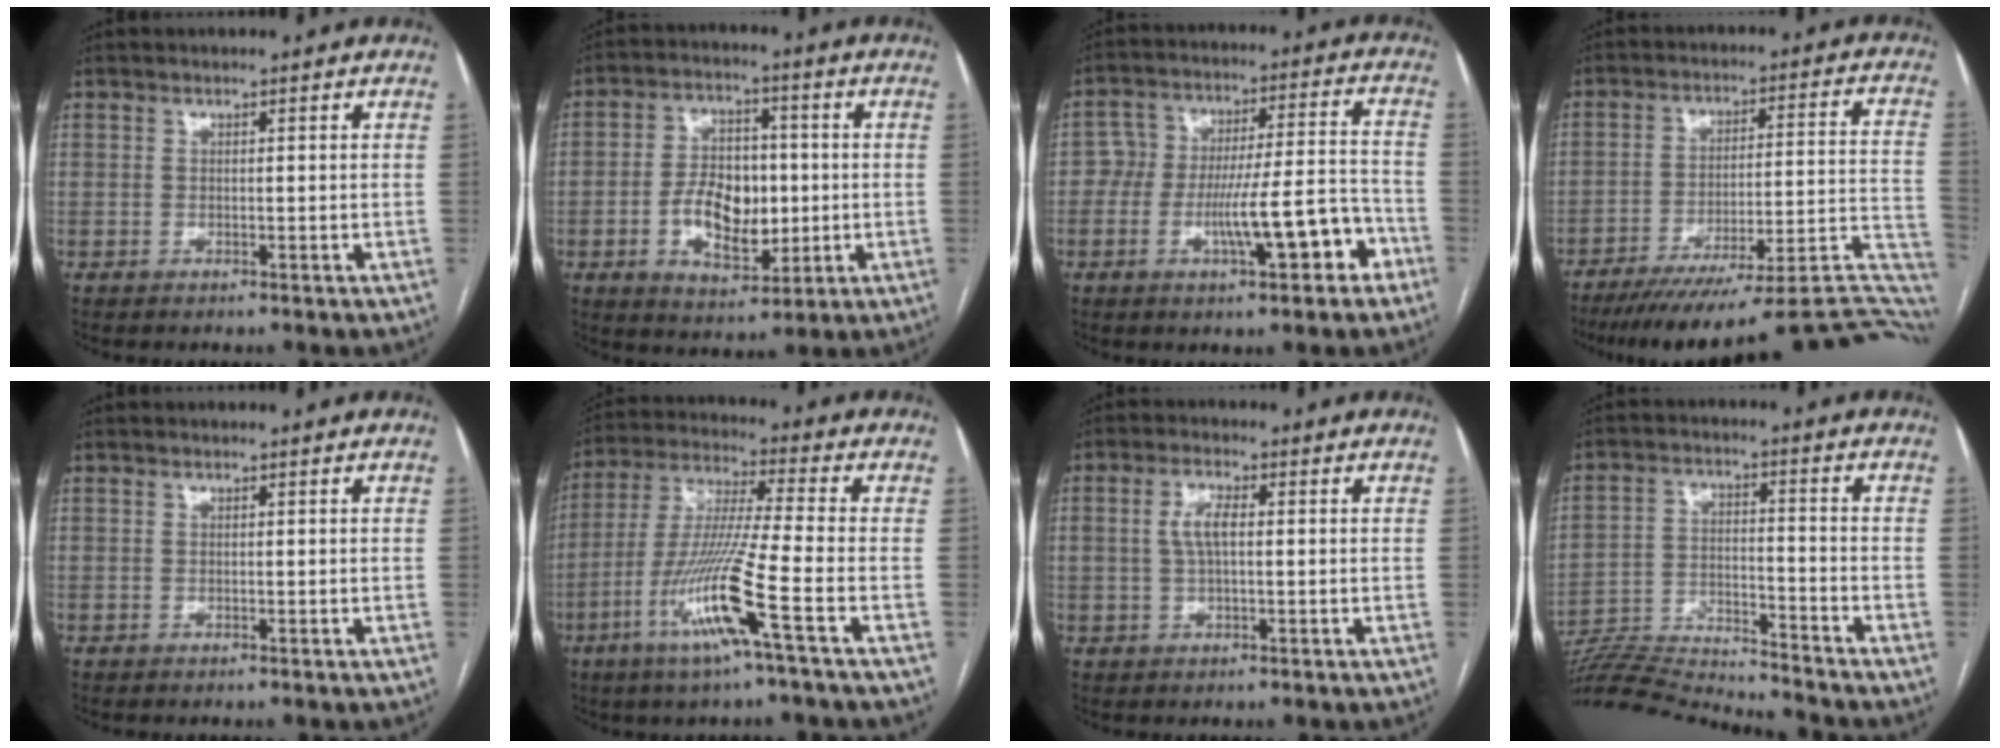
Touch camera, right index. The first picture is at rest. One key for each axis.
{"total": 10.3, "fx": -1.6, "fy": 5.9, "fz": 8.3, "tx": -0.151, "ty": 0.013, "tz": -0.022}
{"total": 11.6, "fx": -5.4, "fy": 3.3, "fz": 9.7, "tx": -0.149, "ty": 0.033, "tz": -0.079}
{"total": 28.0, "fx": -22.8, "fy": 3.5, "fz": 15.9, "tx": -0.125, "ty": 0.007, "tz": -0.303}
{"total": 0.0}
{"total": 13.7, "fx": -5.9, "fy": -1.1, "fz": 12.3, "tx": -0.253, "ty": -0.016, "tz": -0.117}
{"total": 4.0, "fx": 0.4, "fy": 1.4, "fz": 3.7, "tx": -0.081, "ty": 0.011, "tz": 0.008}
{"total": 15.2, "fx": -14.9, "fy": -0.8, "fz": 3.0, "tx": -0.053, "ty": 0.006, "tz": -0.250}